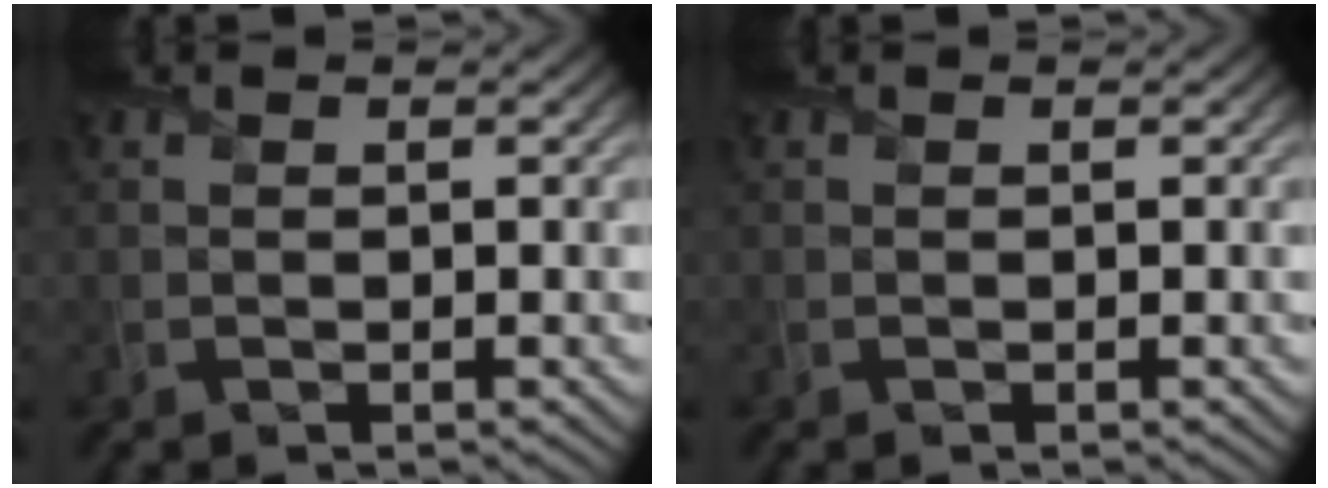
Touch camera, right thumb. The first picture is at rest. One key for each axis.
{"total": 0.0}